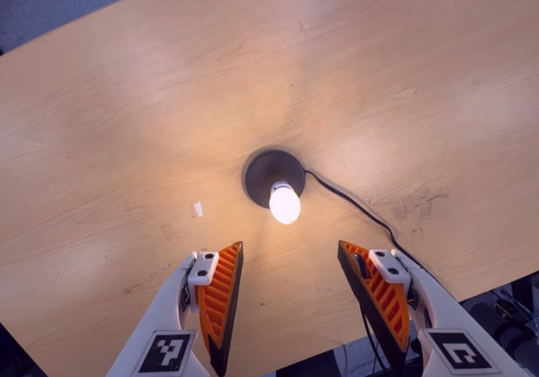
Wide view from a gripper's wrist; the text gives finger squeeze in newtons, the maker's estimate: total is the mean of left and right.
{"total": 0.0}